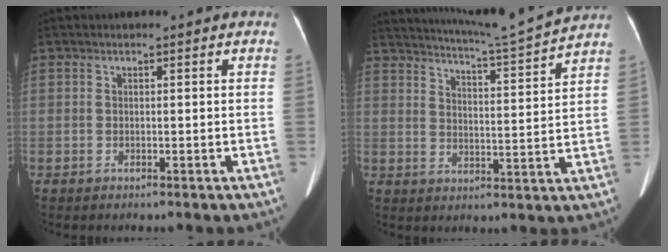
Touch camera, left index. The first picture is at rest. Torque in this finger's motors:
{"motor_torque": [0.37, -0.95, -0.02, 0.01]}